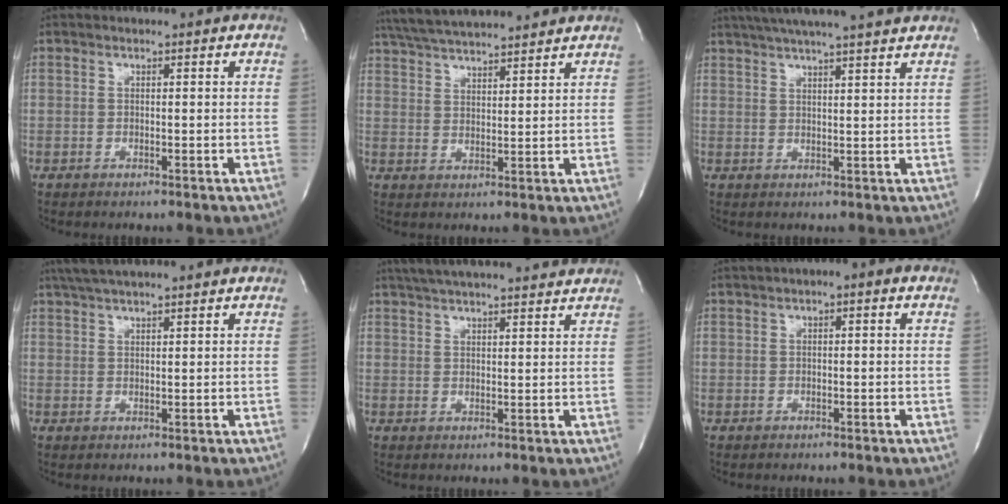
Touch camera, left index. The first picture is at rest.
{"total": 13.9, "force": [12.6, 1.6, 5.7], "torque": [-0.106, 0.034, 0.202]}
{"total": 15.1, "force": [13.1, 0.1, 7.5], "torque": [-0.131, 0.031, 0.181]}
{"total": 7.4, "force": [6.2, 0.4, 3.9], "torque": [-0.069, 0.039, 0.101]}
{"total": 17.2, "force": [15.5, 2.1, 7.2], "torque": [-0.121, 0.042, 0.215]}
{"total": 3.7, "force": [1.8, 1.0, 3.1], "torque": [-0.047, 0.021, 0.021]}